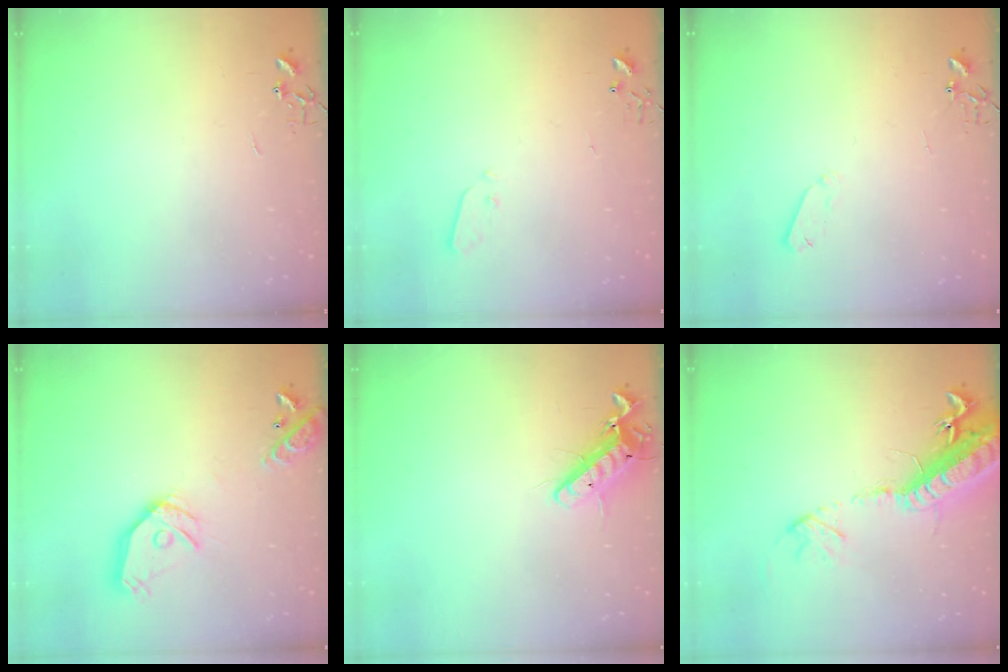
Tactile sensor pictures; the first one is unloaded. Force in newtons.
{"total": 3.0, "press": 3.0, "slide": 0.3}
{"total": 4.1, "press": 4.0, "slide": 0.8}
{"total": 16.2, "press": 16.0, "slide": 2.5}
{"total": 13.1, "press": 12.9, "slide": 2.2}
{"total": 20.9, "press": 20.3, "slide": 4.9}